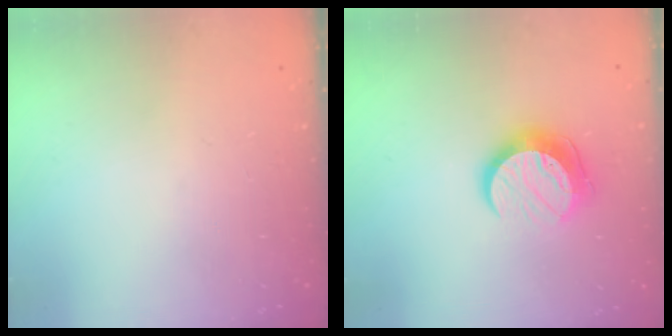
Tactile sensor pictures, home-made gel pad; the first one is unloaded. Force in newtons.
{"total": 10.7, "press": 10.7, "slide": 0.8}